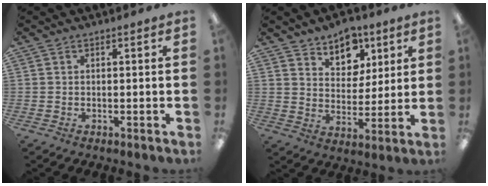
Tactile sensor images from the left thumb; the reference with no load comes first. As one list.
[{"total": 10.1, "force": [7.0, 6.6, 3.0], "torque": [-0.037, -0.046, 0.128]}]